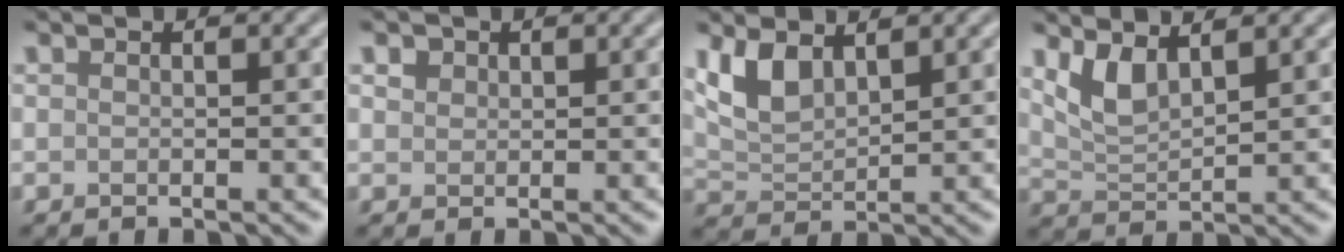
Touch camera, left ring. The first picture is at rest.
{"total": 1.1, "force": [0.7, 0.8, 0.3], "torque": [-0.004, 0.000, 0.011]}
{"total": 3.9, "force": [2.3, 1.8, 2.6], "torque": [-0.058, -0.003, 0.048]}
{"total": 3.1, "force": [2.0, 1.0, 2.1], "torque": [-0.049, -0.010, 0.046]}